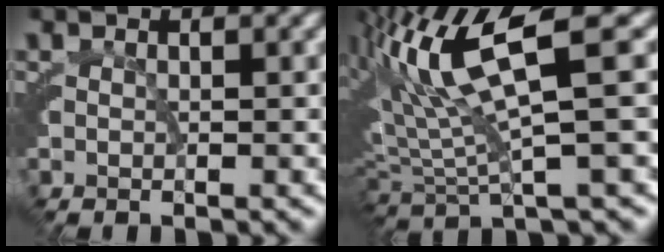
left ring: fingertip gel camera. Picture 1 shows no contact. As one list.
[{"total": 7.5, "force": [2.3, 2.4, 6.7], "torque": [-0.130, 0.015, 0.036]}]